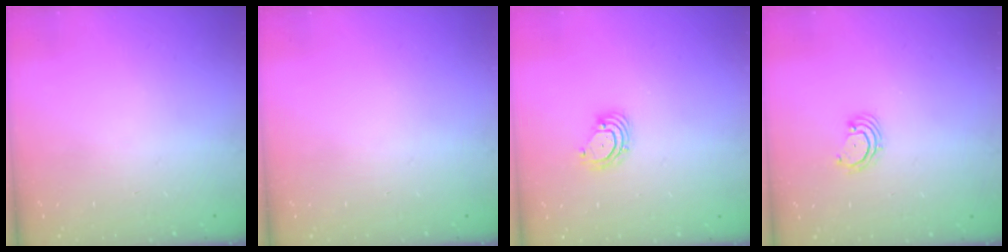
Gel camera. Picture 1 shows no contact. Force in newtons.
{"total": 0.0}
{"total": 4.0, "press": 4.0, "slide": 0.5}
{"total": 2.7, "press": 2.7, "slide": 0.3}